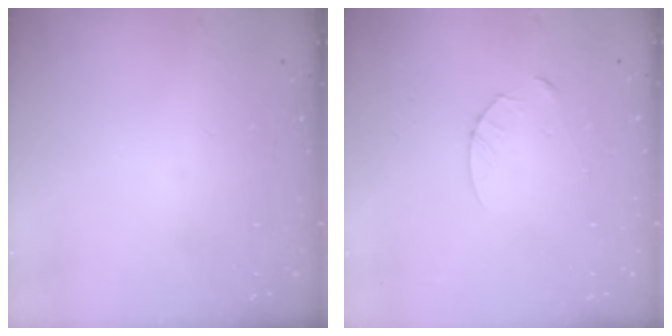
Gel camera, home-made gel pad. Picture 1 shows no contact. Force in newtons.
{"total": 3.8, "press": 3.8, "slide": 0.3}